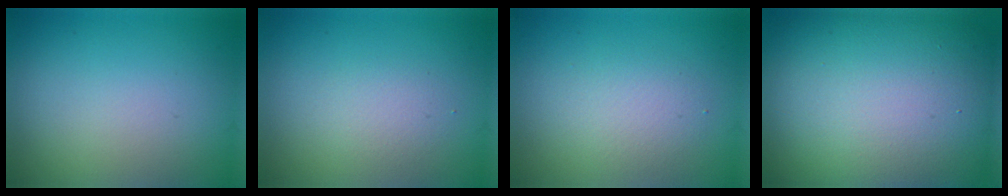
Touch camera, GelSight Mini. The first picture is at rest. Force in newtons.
{"total": 1.6, "press": 1.6, "slide": 0.3}
{"total": 2.5, "press": 2.5, "slide": 0.3}
{"total": 20.1, "press": 20.1, "slide": 0.9}